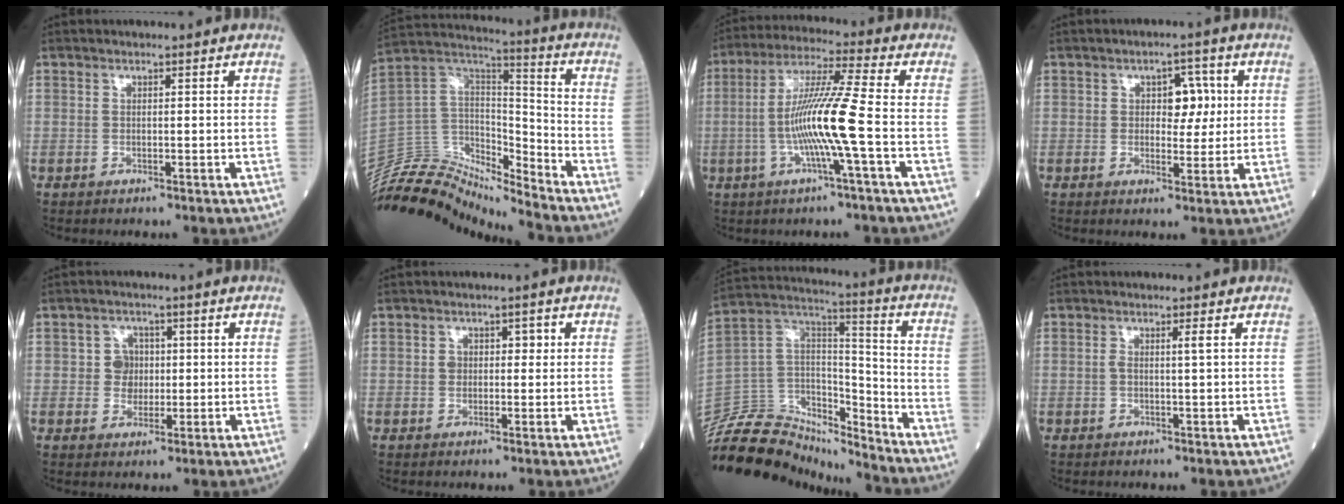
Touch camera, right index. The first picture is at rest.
{"total": 14.6, "force": [-14.2, 2.6, 2.6], "torque": [-0.050, 0.086, -0.264]}
{"total": 11.1, "force": [-2.2, -1.2, 10.8], "torque": [-0.211, 0.003, -0.048]}
{"total": 4.8, "force": [1.1, 2.7, 3.8], "torque": [-0.046, 0.009, 0.016]}
{"total": 3.5, "force": [0.2, 3.3, 1.2], "torque": [-0.011, 0.009, 0.003]}
{"total": 2.4, "force": [0.5, 1.7, 1.5], "torque": [-0.021, 0.012, 0.006]}
{"total": 18.5, "force": [-17.2, 5.3, 4.1], "torque": [-0.077, 0.064, -0.300]}
{"total": 1.5, "force": [0.3, -0.3, 1.5], "torque": [-0.032, 0.002, 0.005]}